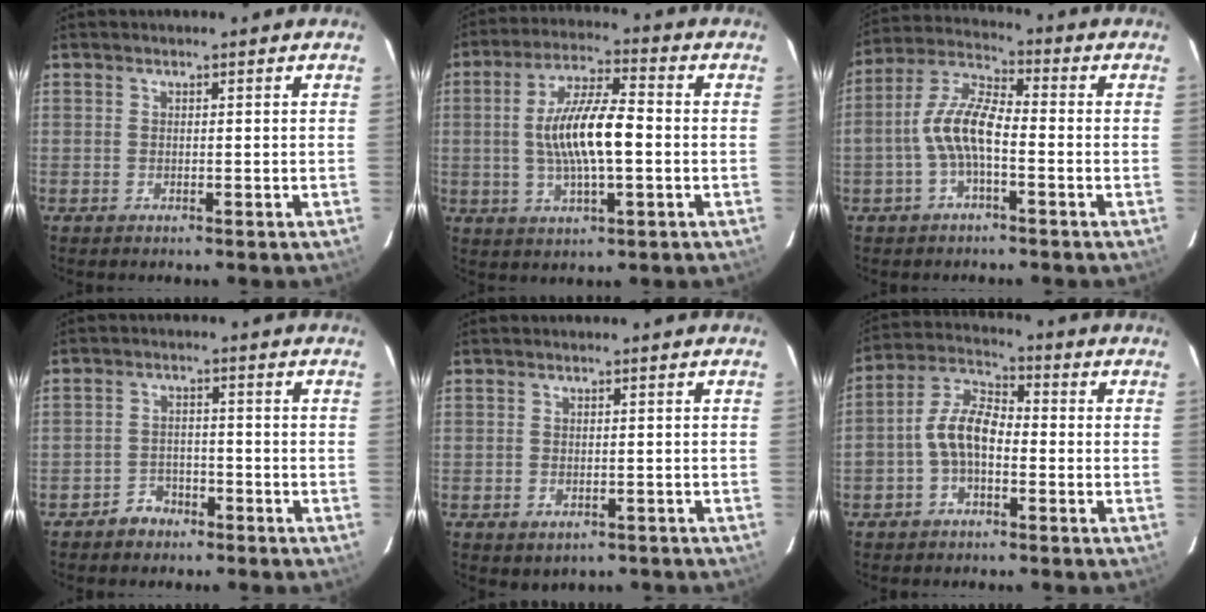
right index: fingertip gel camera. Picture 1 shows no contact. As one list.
[{"total": 12.3, "force": [-0.7, 3.5, 11.8], "torque": [-0.223, 0.006, -0.010]}, {"total": 8.7, "force": [-2.4, 3.2, 7.8], "torque": [-0.168, 0.017, -0.047]}, {"total": 4.0, "force": [-3.0, 2.6, 0.6], "torque": [-0.023, 0.013, -0.047]}, {"total": 2.9, "force": [-1.3, 2.3, 1.4], "torque": [-0.029, -0.006, -0.009]}, {"total": 7.8, "force": [-2.1, 4.3, 6.1], "torque": [-0.131, 0.023, -0.043]}]